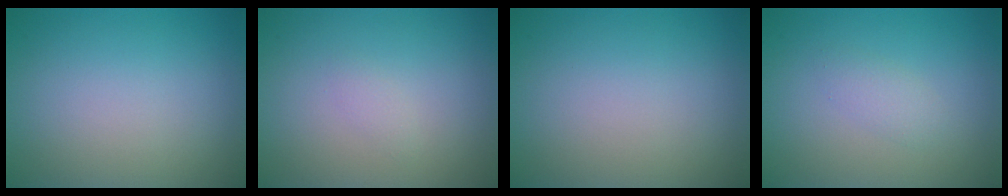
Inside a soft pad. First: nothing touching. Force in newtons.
{"total": 0.6, "press": 0.6, "slide": 0.1}
{"total": 0.0}
{"total": 1.3, "press": 1.3, "slide": 0.1}